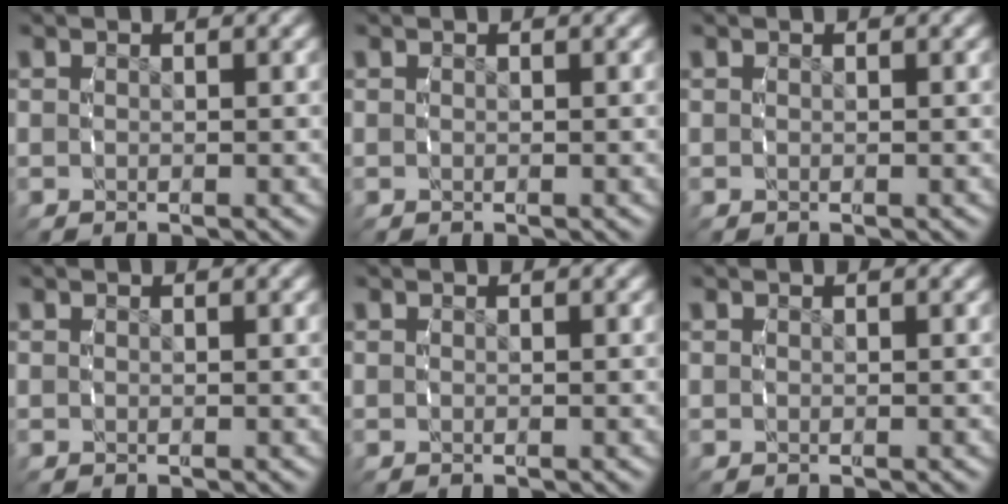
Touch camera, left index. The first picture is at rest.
{"total": 0.0}
{"total": 0.0}
{"total": 0.0}
{"total": 0.0}
{"total": 0.0}